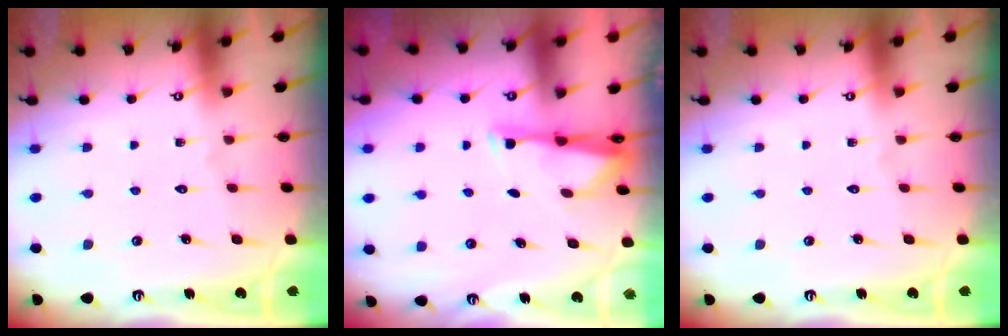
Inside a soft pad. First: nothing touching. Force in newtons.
{"total": 3.1, "press": 3.1, "slide": 0.6}
{"total": 0.0}